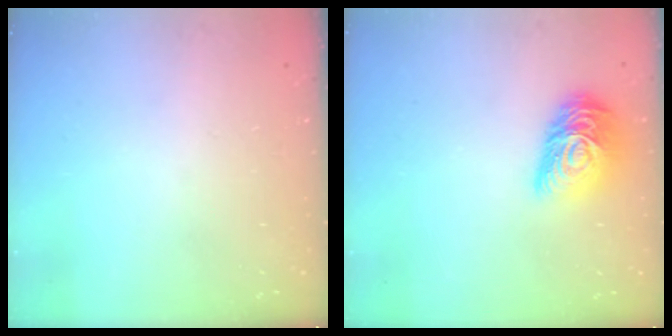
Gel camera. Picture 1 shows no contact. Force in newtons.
{"total": 13.5, "press": 13.5, "slide": 0.9}